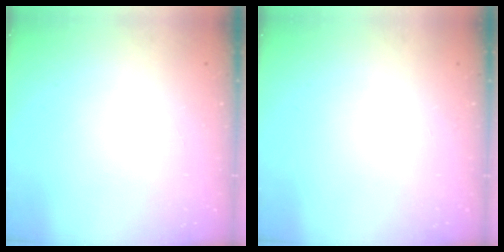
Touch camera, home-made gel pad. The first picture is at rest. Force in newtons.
{"total": 0.0}